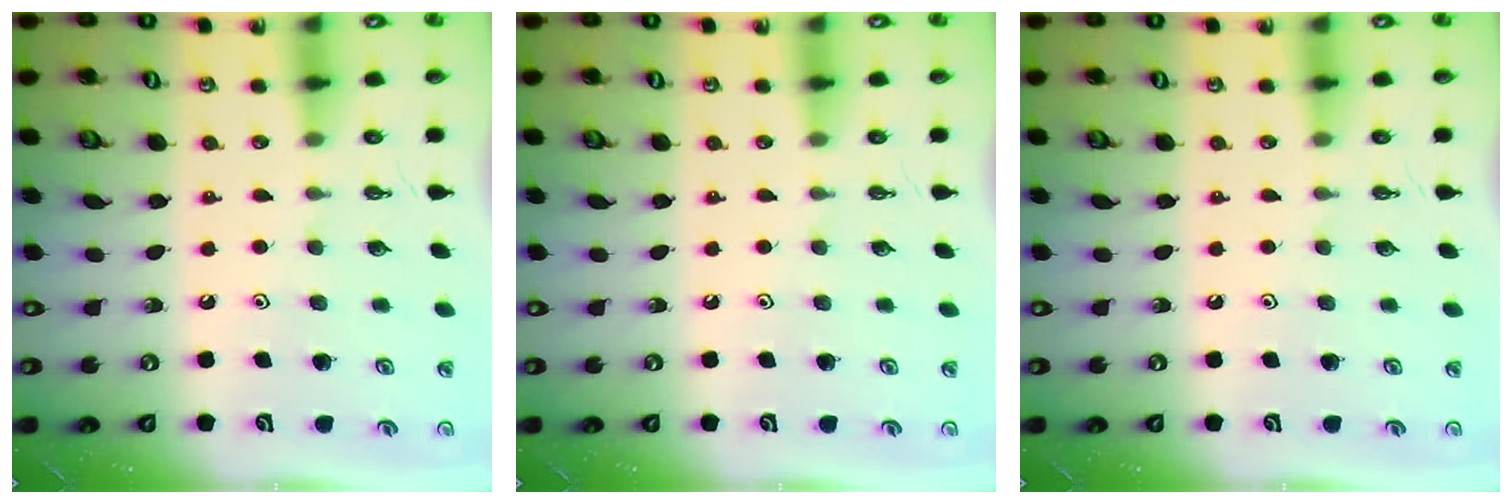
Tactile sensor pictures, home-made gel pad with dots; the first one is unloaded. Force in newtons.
{"total": 0.0}
{"total": 0.0}